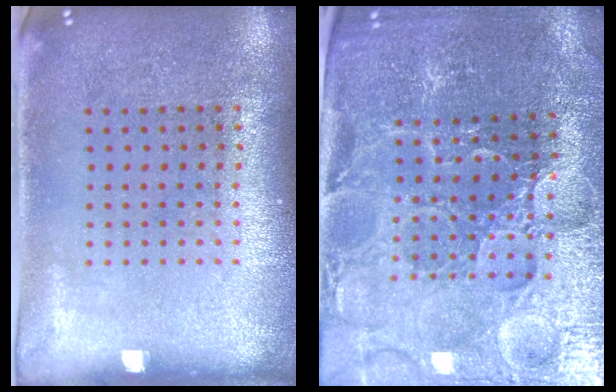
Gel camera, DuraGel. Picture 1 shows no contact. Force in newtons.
{"total": 3.9, "press": 3.9, "slide": 0.7}